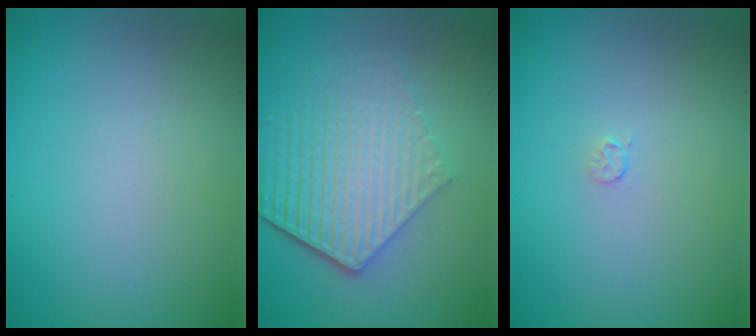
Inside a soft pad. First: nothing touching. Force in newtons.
{"total": 6.4, "press": 4.6, "slide": 4.4}
{"total": 0.6, "press": 0.3, "slide": 0.6}